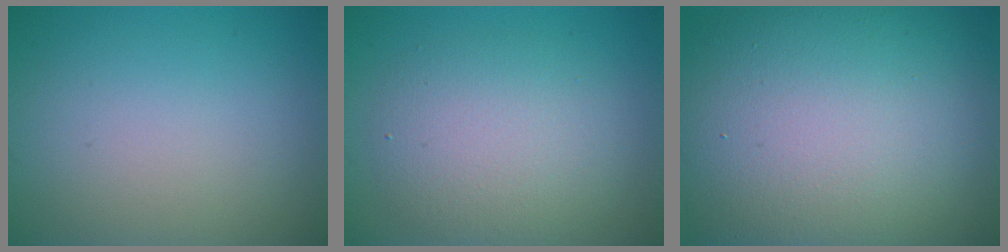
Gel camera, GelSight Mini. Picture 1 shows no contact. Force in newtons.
{"total": 5.1, "press": 5.1, "slide": 0.2}
{"total": 17.3, "press": 17.3, "slide": 0.9}